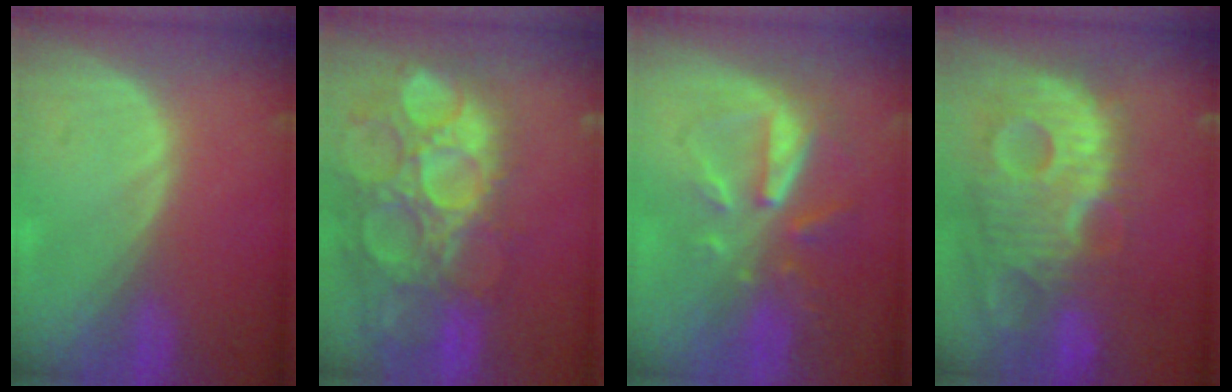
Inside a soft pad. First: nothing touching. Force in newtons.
{"total": 15.4, "press": 12.7, "slide": 8.7}
{"total": 8.0, "press": 7.3, "slide": 3.3}
{"total": 13.9, "press": 12.0, "slide": 7.0}